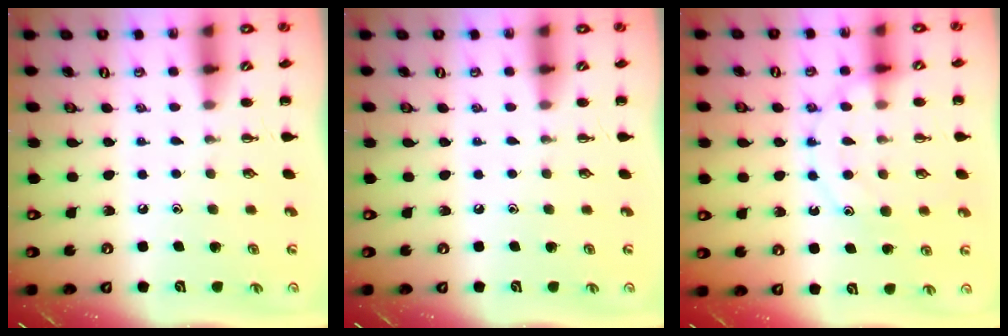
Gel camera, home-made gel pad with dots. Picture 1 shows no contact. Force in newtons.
{"total": 0.0}
{"total": 12.5, "press": 12.5, "slide": 0.9}